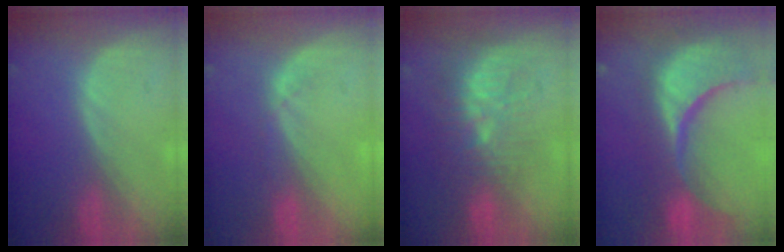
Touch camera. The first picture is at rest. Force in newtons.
{"total": 1.7, "press": 1.5, "slide": 0.8}
{"total": 10.1, "press": 9.0, "slide": 4.5}
{"total": 15.2, "press": 12.2, "slide": 9.1}